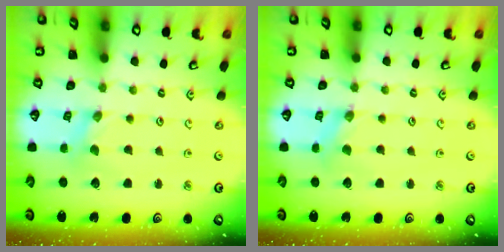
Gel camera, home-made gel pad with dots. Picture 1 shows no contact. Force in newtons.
{"total": 1.7, "press": 1.7, "slide": 0.4}